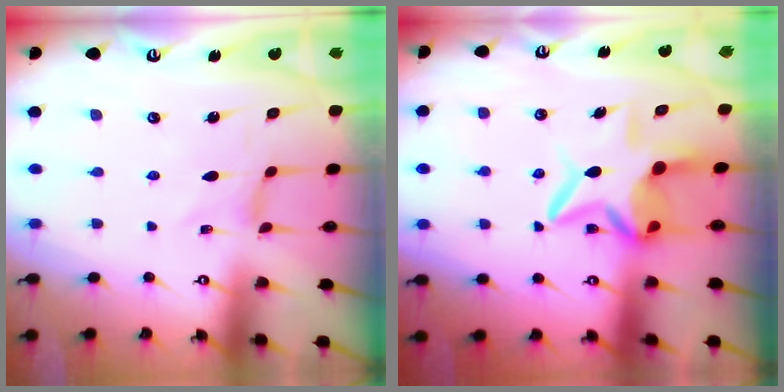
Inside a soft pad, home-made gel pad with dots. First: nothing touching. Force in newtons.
{"total": 9.7, "press": 9.7, "slide": 1.1}